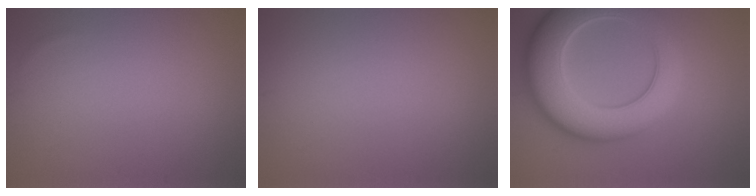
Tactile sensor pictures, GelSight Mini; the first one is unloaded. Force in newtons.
{"total": 0.0}
{"total": 10.2, "press": 10.2, "slide": 0.3}